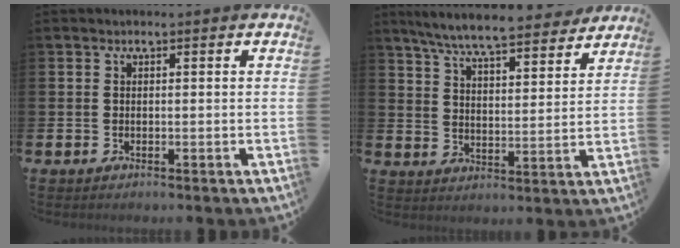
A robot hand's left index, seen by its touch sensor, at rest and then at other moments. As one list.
[{"total": 7.9, "force": [7.4, 0.6, 2.5], "torque": [-0.074, -0.048, 0.130]}]